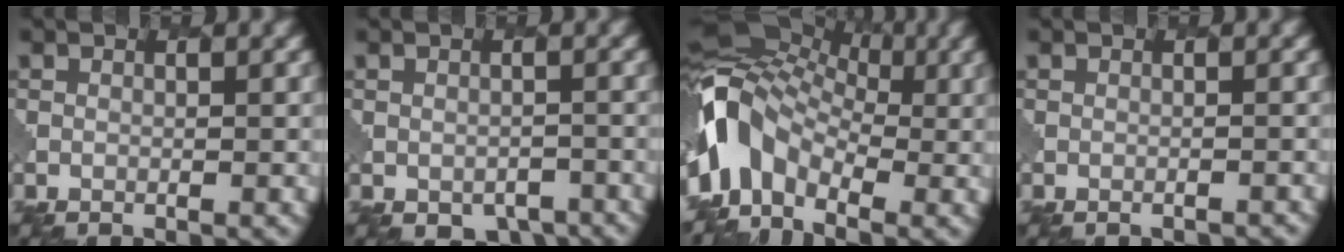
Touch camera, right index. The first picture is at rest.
{"total": 3.2, "force": [-2.2, 1.8, 1.3], "torque": [-0.015, -0.019, -0.019]}
{"total": 8.1, "force": [-1.8, 5.9, 5.3], "torque": [-0.098, 0.008, -0.055]}
{"total": 1.3, "force": [-1.2, 0.3, 0.5], "torque": [0.006, 0.001, -0.019]}